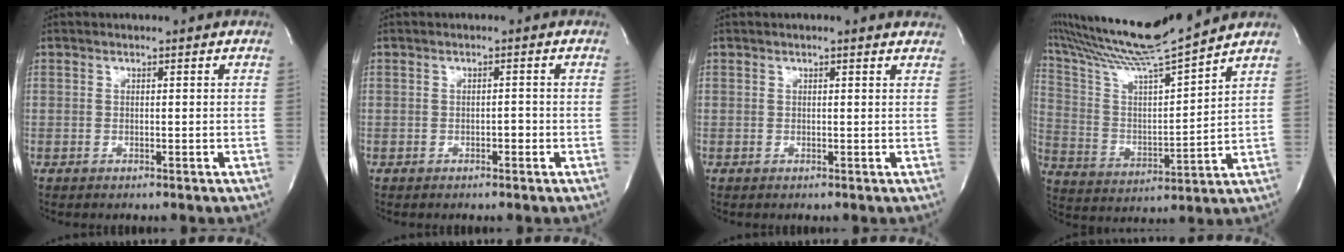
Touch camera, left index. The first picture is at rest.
{"total": 1.0, "force": [-0.5, 0.5, 0.8], "torque": [-0.011, 0.003, -0.007]}
{"total": 3.1, "force": [2.8, 0.4, 1.3], "torque": [-0.021, 0.010, 0.022]}
{"total": 16.6, "force": [15.0, -1.4, 7.0], "torque": [-0.144, -0.015, 0.266]}